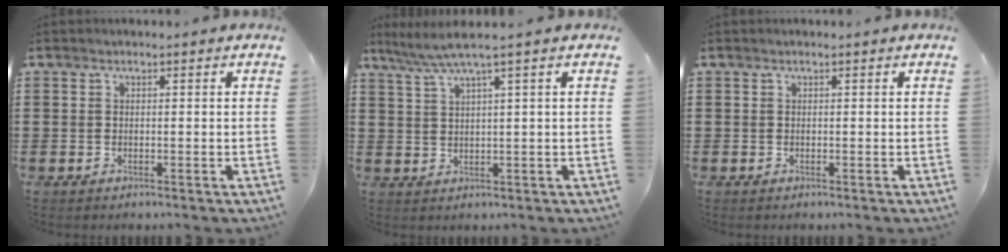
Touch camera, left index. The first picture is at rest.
{"total": 4.0, "force": [2.3, -0.6, 3.2], "torque": [-0.069, -0.009, 0.038]}
{"total": 0.0}